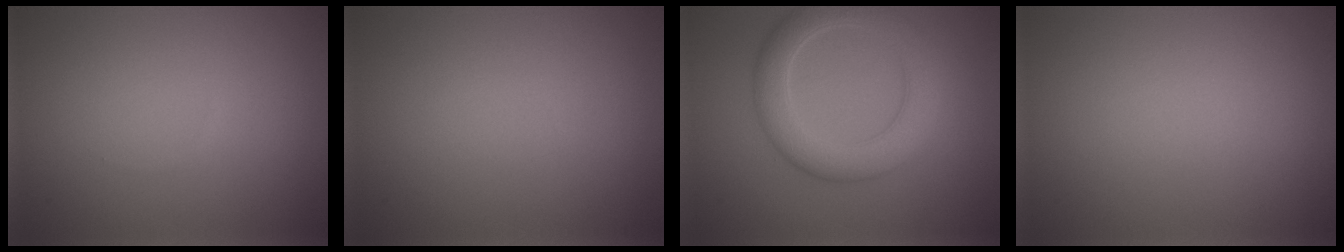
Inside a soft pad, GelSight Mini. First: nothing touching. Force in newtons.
{"total": 0.0}
{"total": 5.2, "press": 5.2, "slide": 0.3}
{"total": 0.0}